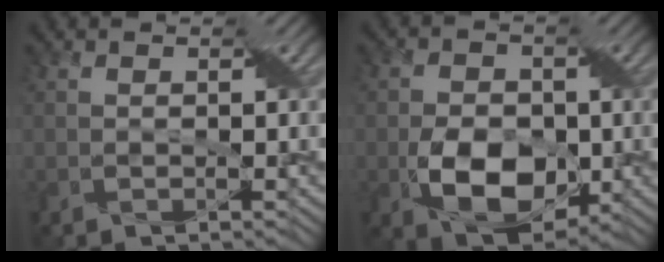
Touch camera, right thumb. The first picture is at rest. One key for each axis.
{"total": 8.9, "fx": -2.1, "fy": 5.9, "fz": 6.2, "tx": -0.120, "ty": -0.015, "tz": -0.035}